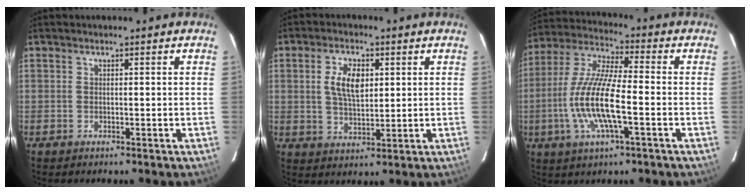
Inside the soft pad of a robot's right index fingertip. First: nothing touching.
{"total": 7.1, "force": [1.8, 3.6, 5.8], "torque": [-0.109, 0.007, 0.035]}
{"total": 14.4, "force": [-3.5, 3.0, 13.7], "torque": [-0.282, -0.005, -0.070]}